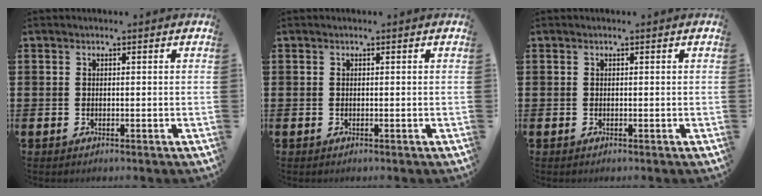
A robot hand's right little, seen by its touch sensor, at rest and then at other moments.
{"total": 0.0}
{"total": 0.0}